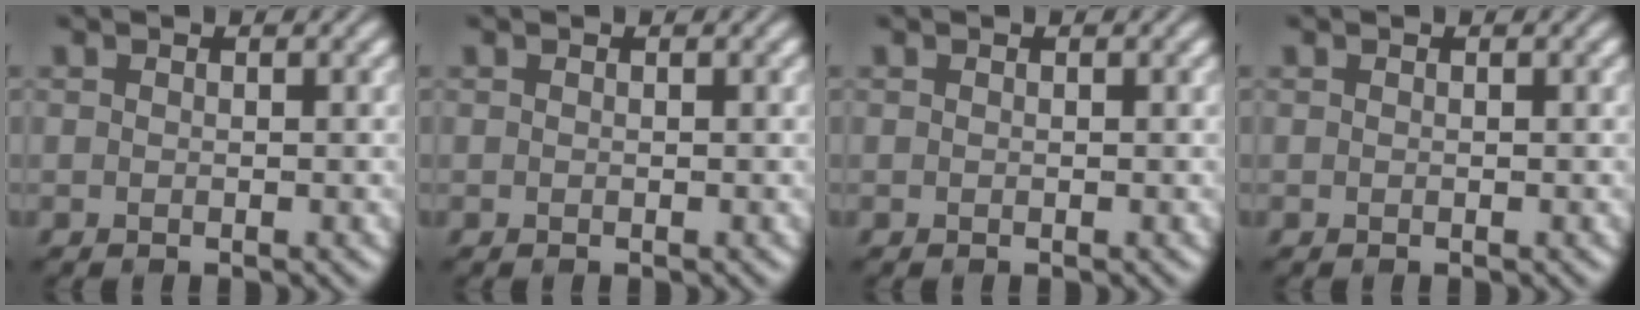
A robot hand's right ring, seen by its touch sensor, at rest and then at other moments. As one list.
[{"total": 0.0}, {"total": 0.0}, {"total": 0.0}]